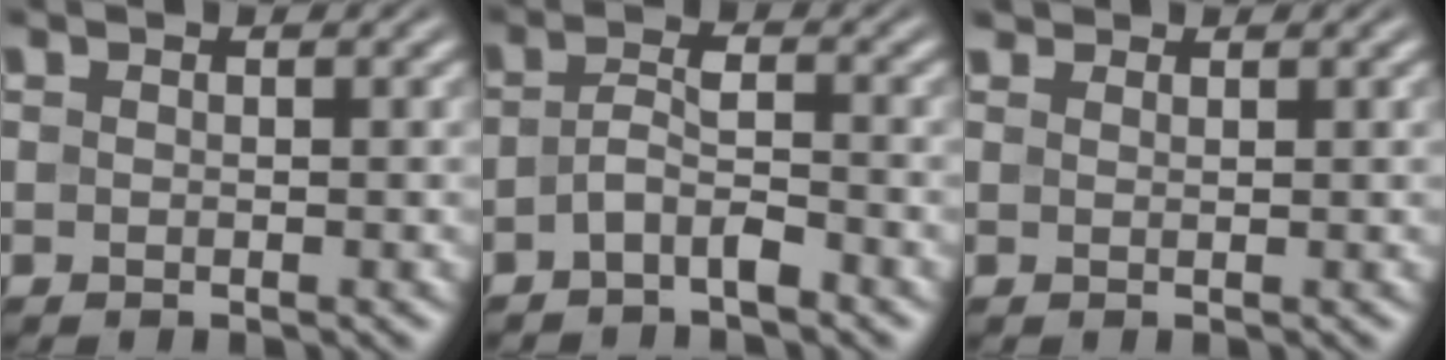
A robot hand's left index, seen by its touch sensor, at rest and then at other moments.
{"total": 2.3, "force": [-1.3, 0.8, 1.8], "torque": [-0.035, 0.009, -0.030]}
{"total": 1.4, "force": [1.3, 0.3, 0.3], "torque": [-0.008, -0.006, 0.015]}